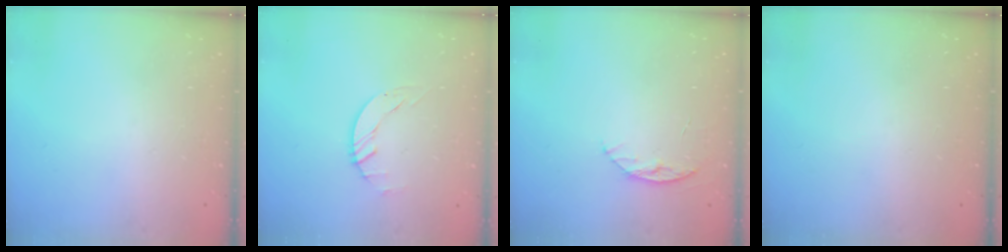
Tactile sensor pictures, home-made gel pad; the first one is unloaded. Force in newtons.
{"total": 1.5, "press": 1.4, "slide": 0.3}
{"total": 5.6, "press": 5.6, "slide": 0.6}
{"total": 0.0}